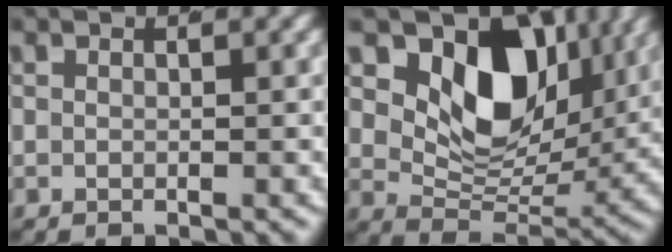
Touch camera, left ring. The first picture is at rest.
{"total": 12.7, "force": [4.2, 8.6, 8.3], "torque": [-0.142, -0.014, 0.070]}